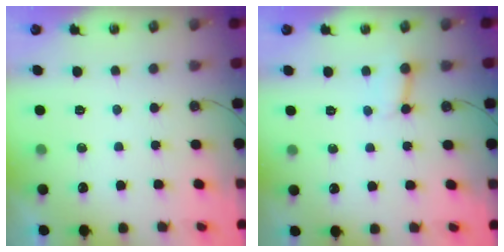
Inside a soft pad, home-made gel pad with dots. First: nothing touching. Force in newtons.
{"total": 4.0, "press": 3.9, "slide": 0.4}